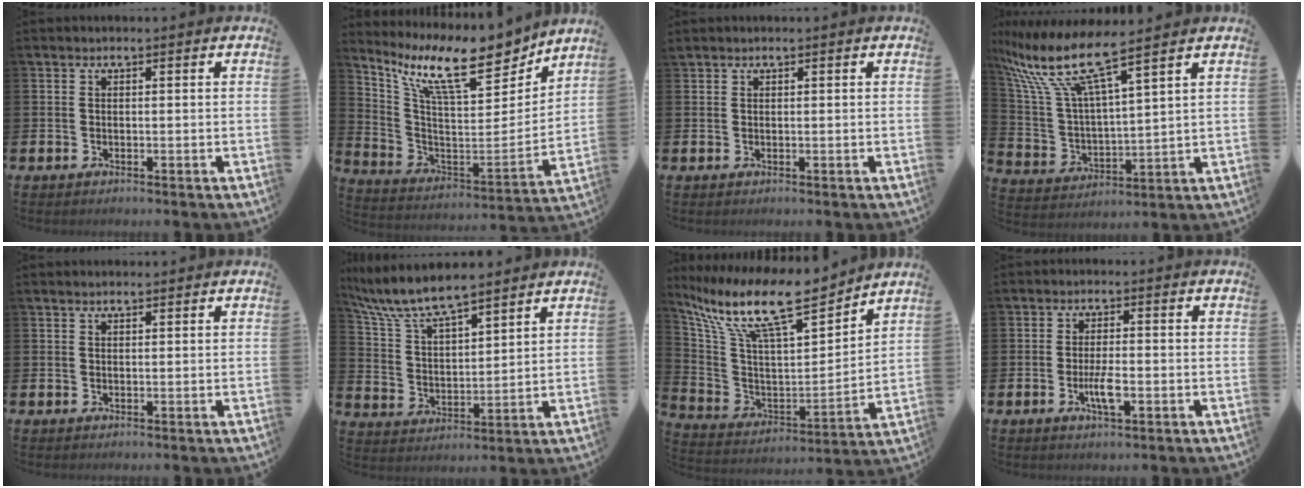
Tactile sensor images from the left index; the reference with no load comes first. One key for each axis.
{"total": 13.2, "fx": 10.5, "fy": 3.4, "fz": 7.4, "tx": -0.167, "ty": -0.065, "tz": 0.175}
{"total": 0.6, "fx": 0.6, "fy": 0.2, "fz": -0.1, "tx": 0.005, "ty": 0.000, "tz": 0.011}
{"total": 9.8, "fx": 8.4, "fy": 1.1, "fz": 4.9, "tx": -0.134, "ty": -0.046, "tz": 0.139}
{"total": 1.0, "fx": 0.9, "fy": 0.1, "fz": 0.3, "tx": 0.009, "ty": -0.004, "tz": 0.013}
{"total": 8.1, "fx": 7.5, "fy": 1.4, "fz": 2.5, "tx": -0.082, "ty": -0.041, "tz": 0.135}
{"total": 13.2, "fx": 10.9, "fy": 2.8, "fz": 6.9, "tx": -0.171, "ty": -0.070, "tz": 0.187}
{"total": 3.4, "fx": -0.9, "fy": 1.0, "fz": 3.1, "tx": -0.048, "ty": 0.000, "tz": -0.019}